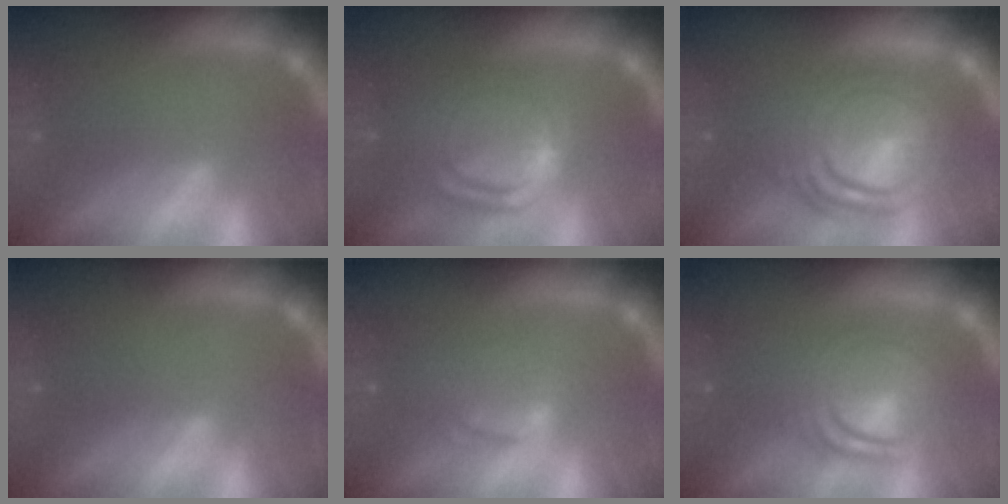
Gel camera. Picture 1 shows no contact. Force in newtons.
{"total": 8.0}
{"total": 10.0}
{"total": 0.0}
{"total": 3.0}
{"total": 6.5}